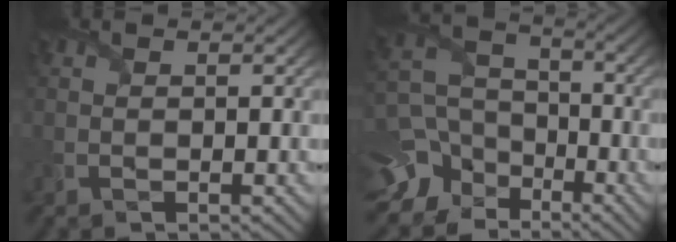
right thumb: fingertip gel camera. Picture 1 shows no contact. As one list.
[{"total": 12.9, "force": [-7.3, 9.6, 4.6], "torque": [-0.136, -0.042, -0.129]}]